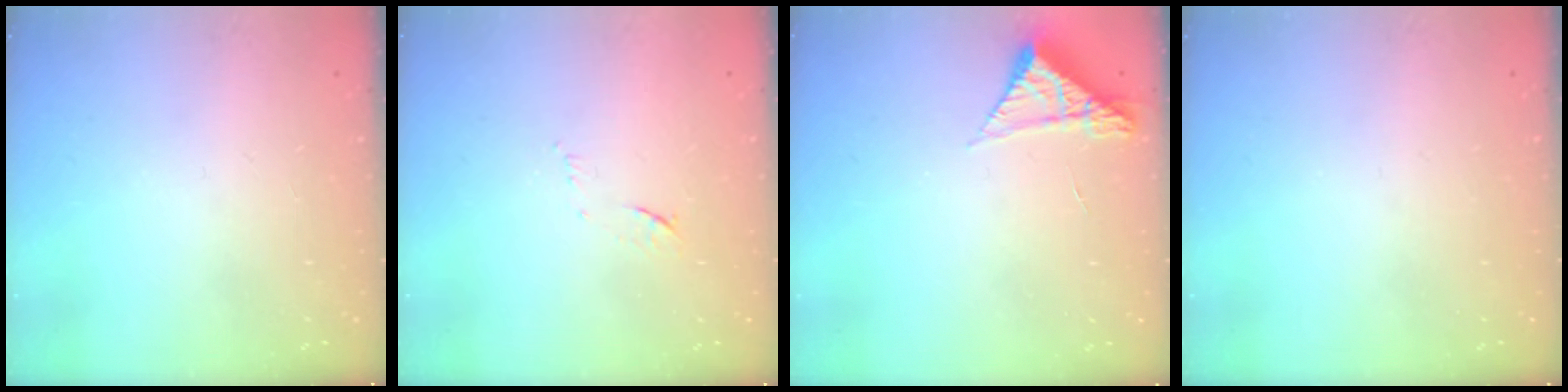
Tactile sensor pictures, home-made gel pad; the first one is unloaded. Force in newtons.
{"total": 6.2, "press": 6.2, "slide": 0.9}
{"total": 4.9, "press": 4.9, "slide": 0.4}
{"total": 0.0}